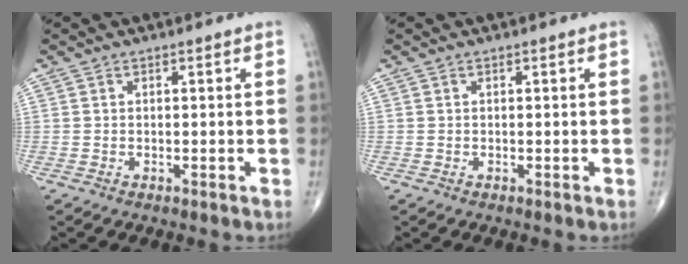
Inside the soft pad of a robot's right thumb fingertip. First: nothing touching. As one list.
[{"total": 0.0}]